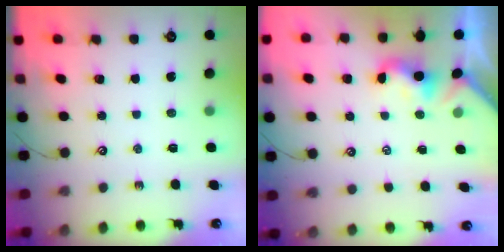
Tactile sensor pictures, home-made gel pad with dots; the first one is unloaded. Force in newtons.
{"total": 2.0, "press": 2.0, "slide": 0.5}